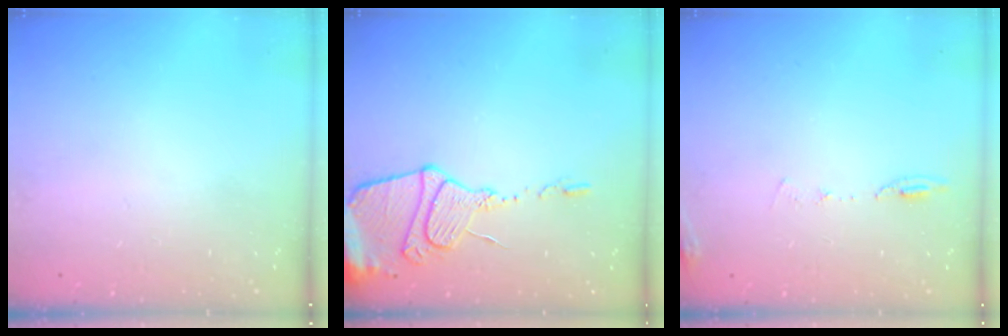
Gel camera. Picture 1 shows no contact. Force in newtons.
{"total": 14.1, "press": 14.0, "slide": 1.3}
{"total": 6.4, "press": 6.2, "slide": 1.6}